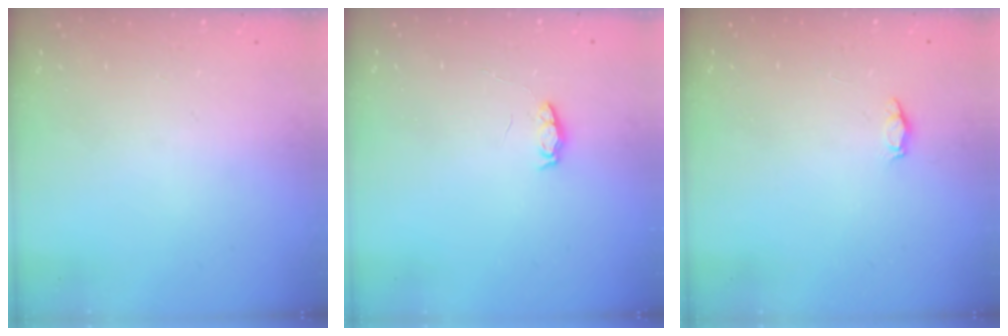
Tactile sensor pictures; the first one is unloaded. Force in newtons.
{"total": 4.0, "press": 4.0, "slide": 0.6}
{"total": 2.2, "press": 2.2, "slide": 0.3}